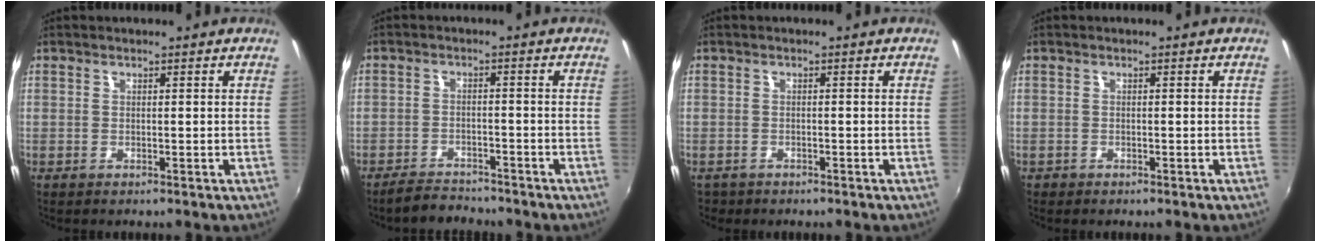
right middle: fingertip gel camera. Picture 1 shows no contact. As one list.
[{"total": 4.6, "force": [-4.3, 1.6, 0.7], "torque": [-0.032, 0.007, -0.068]}, {"total": 1.8, "force": [-1.1, 1.3, 0.5], "torque": [-0.013, -0.004, -0.015]}, {"total": 0.6, "force": [-0.4, 0.4, 0.1], "torque": [-0.005, -0.001, -0.005]}]